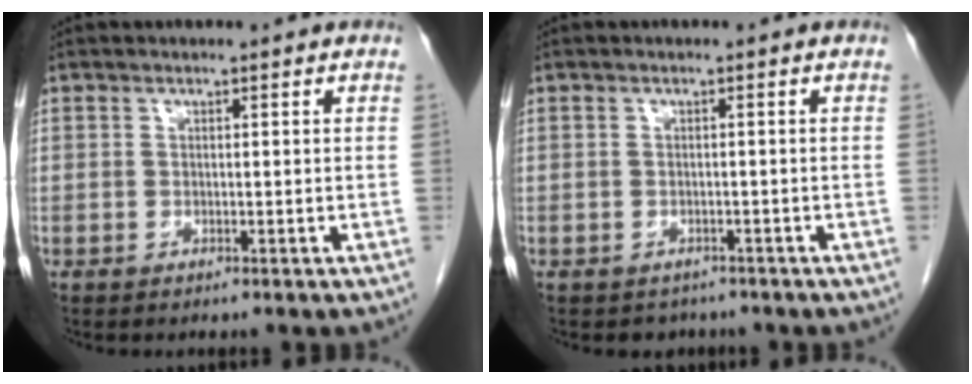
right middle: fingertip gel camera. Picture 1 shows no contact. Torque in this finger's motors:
{"motor_torque": [0.04, -0.02, -0.02, 0.00]}